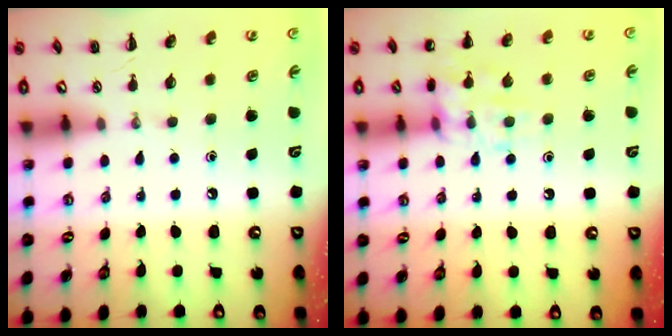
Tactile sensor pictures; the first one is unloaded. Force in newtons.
{"total": 13.3, "press": 13.3, "slide": 0.8}